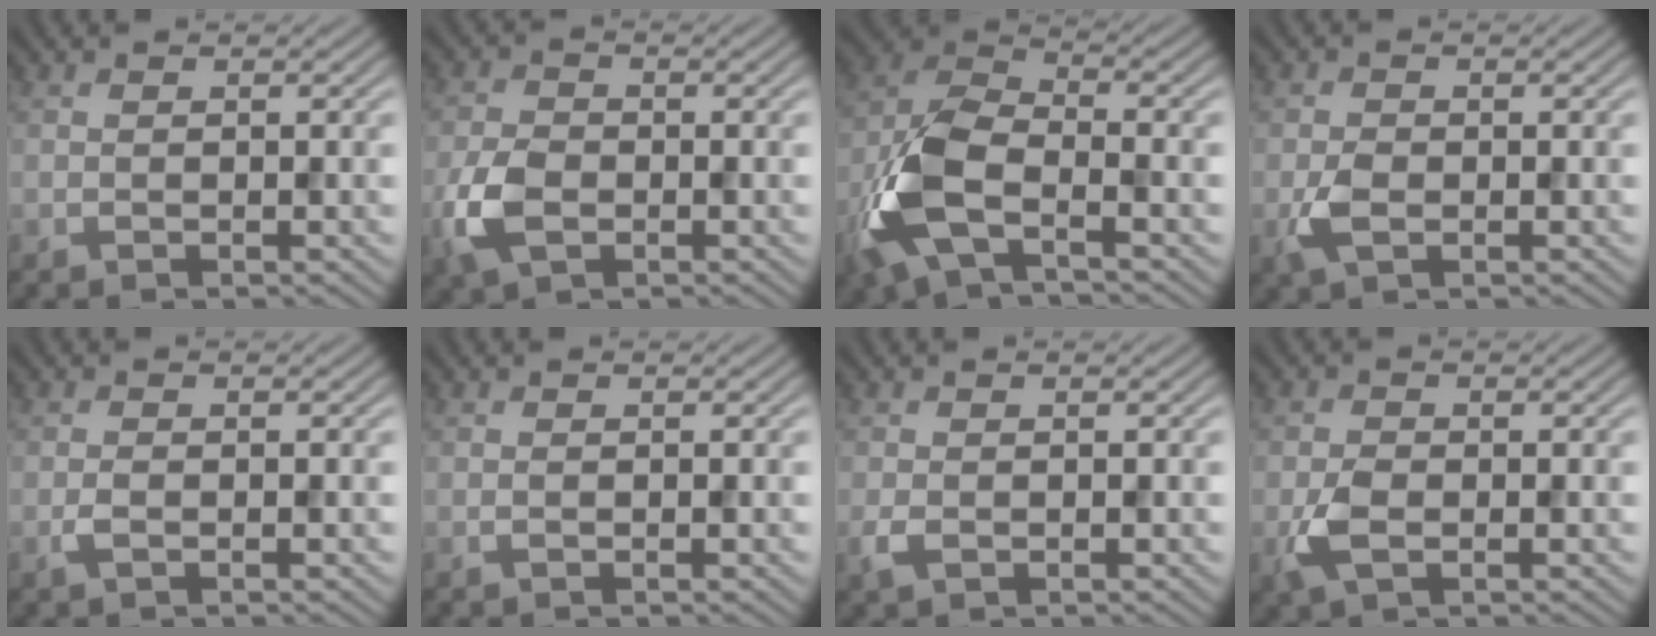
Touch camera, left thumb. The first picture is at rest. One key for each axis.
{"total": 5.2, "fx": -1.8, "fy": 3.3, "fz": 3.6, "tx": -0.088, "ty": -0.005, "tz": -0.045}
{"total": 9.7, "fx": -4.1, "fy": 4.5, "fz": 7.5, "tx": -0.180, "ty": -0.004, "tz": -0.102}
{"total": 2.6, "fx": -0.7, "fy": 1.6, "fz": 1.9, "tx": -0.044, "ty": -0.003, "tz": -0.017}
{"total": 1.2, "fx": -0.4, "fy": 0.4, "fz": 1.0, "tx": -0.023, "ty": 0.002, "tz": -0.012}
{"total": 0.0}
{"total": 1.4, "fx": -0.4, "fy": 0.9, "fz": 1.0, "tx": -0.028, "ty": -0.004, "tz": -0.009}
{"total": 3.1, "fx": -1.0, "fy": 1.8, "fz": 2.3, "tx": -0.054, "ty": -0.004, "tz": -0.023}